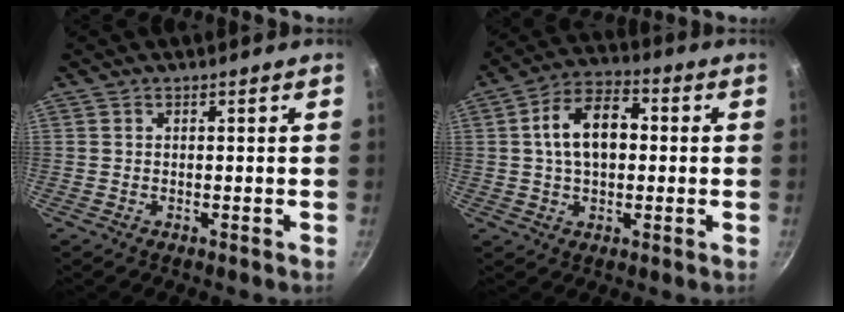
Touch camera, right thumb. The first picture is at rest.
{"total": 11.7, "force": [1.2, 7.3, 9.1], "torque": [-0.124, 0.026, 0.009]}